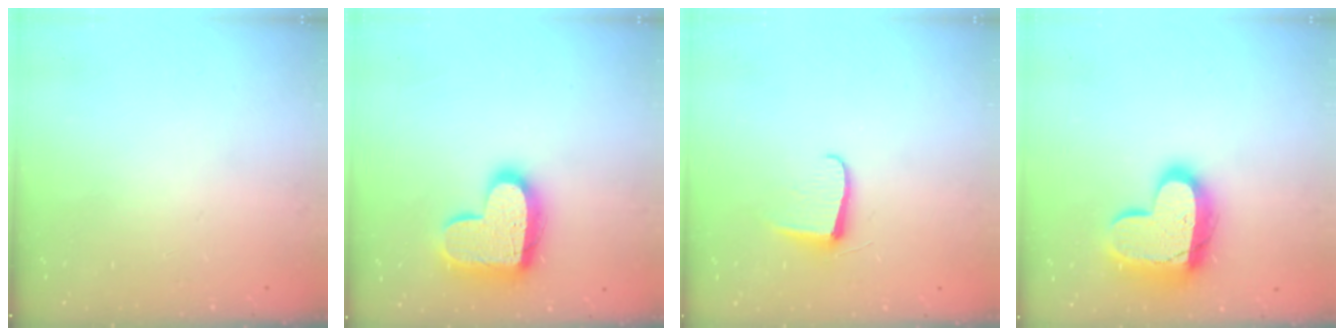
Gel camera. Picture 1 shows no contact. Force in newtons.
{"total": 17.2, "press": 17.1, "slide": 1.3}
{"total": 6.2, "press": 6.2, "slide": 0.7}
{"total": 17.3, "press": 17.2, "slide": 1.4}